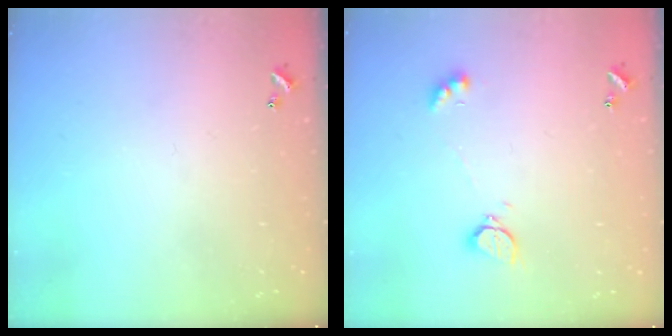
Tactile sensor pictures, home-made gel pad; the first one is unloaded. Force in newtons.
{"total": 2.0, "press": 1.9, "slide": 0.5}